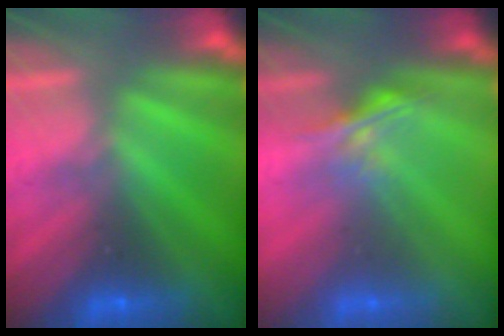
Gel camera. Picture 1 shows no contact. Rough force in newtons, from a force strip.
{"total": 1.4}